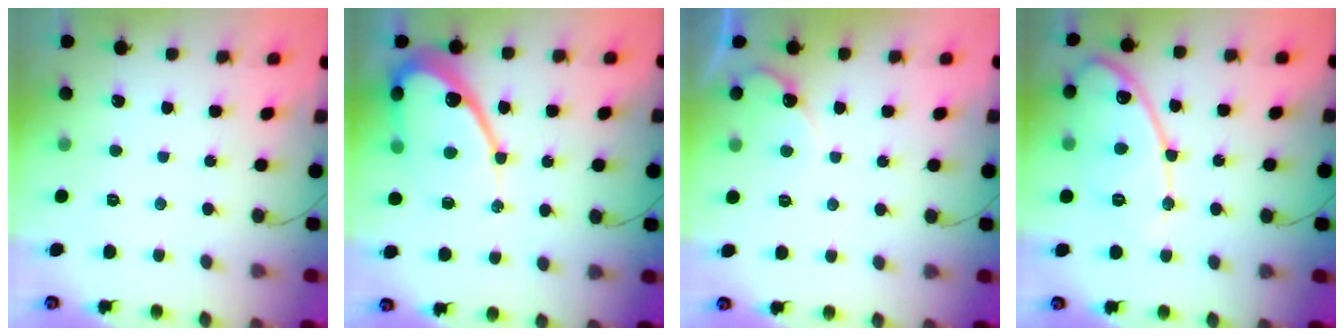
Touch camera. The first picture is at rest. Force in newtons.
{"total": 14.2, "press": 14.1, "slide": 1.1}
{"total": 5.6, "press": 5.6, "slide": 0.3}
{"total": 14.4, "press": 14.4, "slide": 1.0}